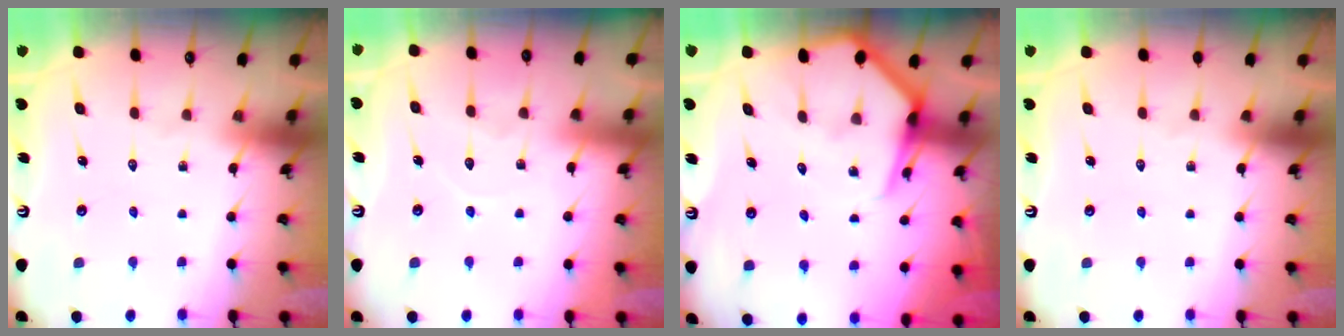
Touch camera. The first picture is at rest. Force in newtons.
{"total": 5.2, "press": 5.2, "slide": 0.3}
{"total": 5.7, "press": 5.6, "slide": 0.6}
{"total": 0.0}